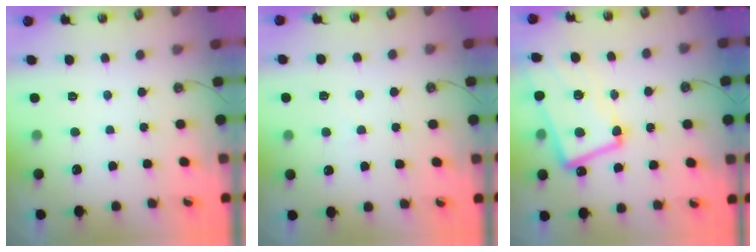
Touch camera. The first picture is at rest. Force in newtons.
{"total": 3.6, "press": 3.6, "slide": 0.5}
{"total": 7.4, "press": 7.2, "slide": 1.8}